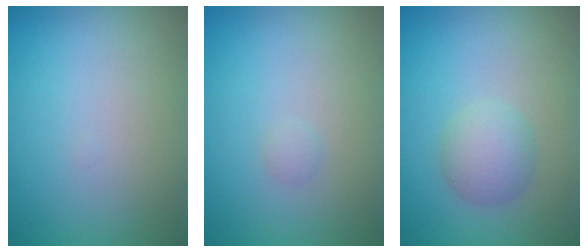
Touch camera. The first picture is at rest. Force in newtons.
{"total": 0.5, "press": 0.5, "slide": 0.0}
{"total": 3.0, "press": 3.0, "slide": 0.1}